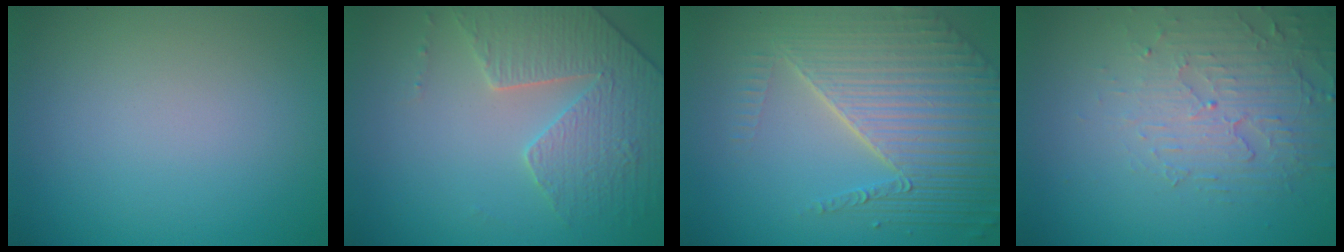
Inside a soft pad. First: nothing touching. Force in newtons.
{"total": 4.0, "press": 3.9, "slide": 1.2}
{"total": 8.3, "press": 5.6, "slide": 6.1}
{"total": 4.9, "press": 3.4, "slide": 3.6}